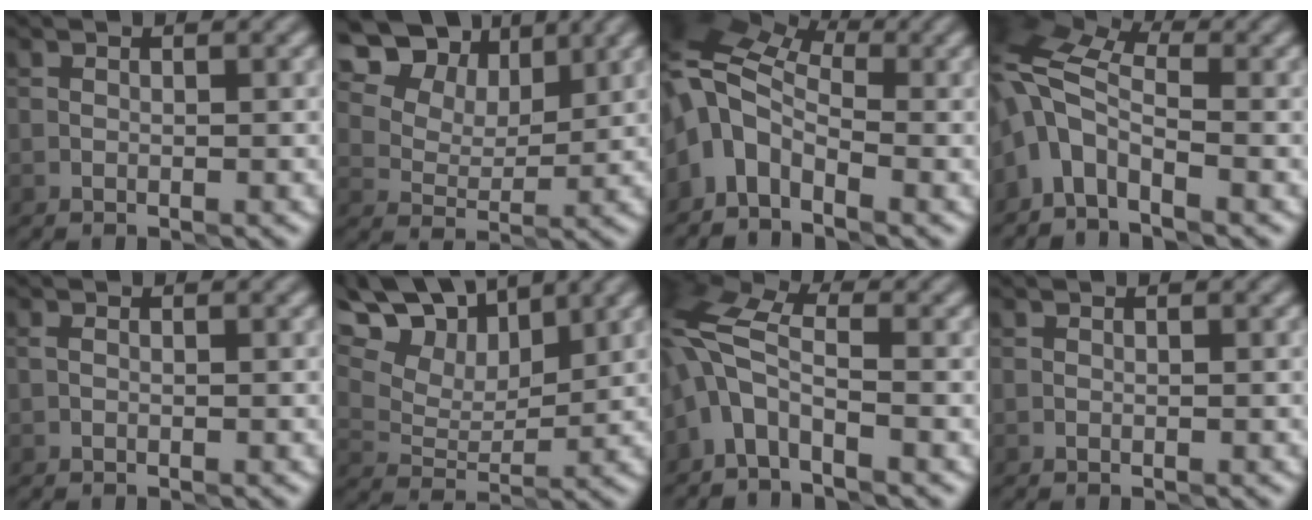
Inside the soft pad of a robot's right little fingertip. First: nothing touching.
{"total": 12.5, "force": [7.8, 7.6, 6.1], "torque": [-0.115, 0.022, 0.145]}
{"total": 7.6, "force": [-0.2, 4.5, 6.1], "torque": [-0.125, 0.020, -0.030]}
{"total": 5.8, "force": [-1.7, 3.2, 4.6], "torque": [-0.092, 0.015, -0.052]}
{"total": 0.0}
{"total": 14.2, "force": [9.9, 7.2, 7.3], "torque": [-0.155, 0.045, 0.167]}
{"total": 5.2, "force": [-2.2, 2.3, 4.0], "torque": [-0.087, 0.015, -0.056]}
{"total": 0.0}